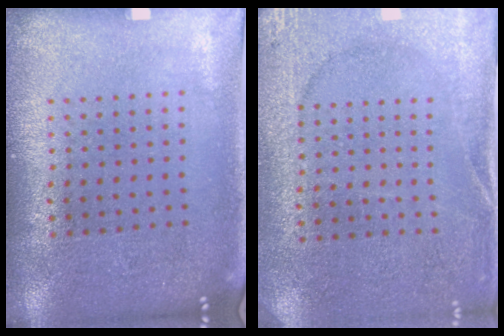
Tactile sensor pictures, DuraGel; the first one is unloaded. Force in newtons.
{"total": 2.6, "press": 2.5, "slide": 0.5}